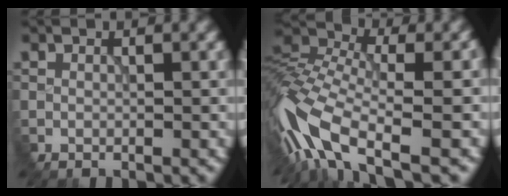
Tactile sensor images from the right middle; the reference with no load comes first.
{"total": 9.9, "force": [-4.8, 3.6, 7.9], "torque": [-0.162, 0.000, -0.099]}